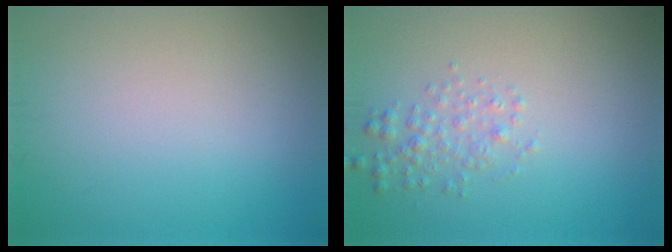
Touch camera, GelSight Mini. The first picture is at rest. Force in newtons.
{"total": 1.8, "press": 1.8, "slide": 0.0}